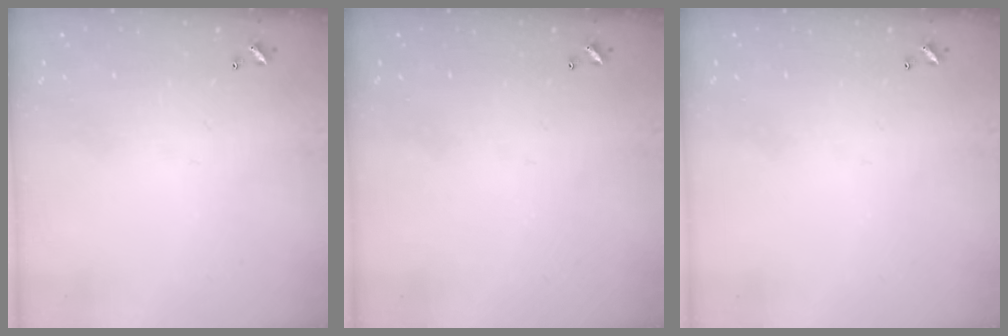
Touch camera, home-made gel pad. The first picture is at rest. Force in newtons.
{"total": 0.0}
{"total": 0.0}